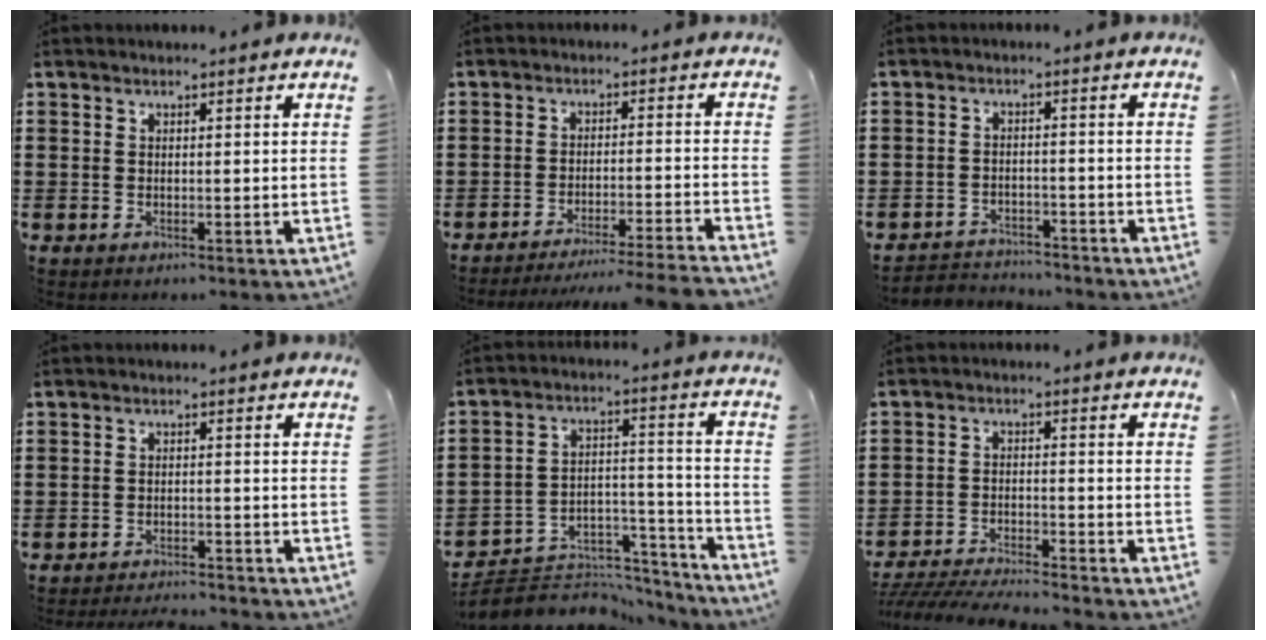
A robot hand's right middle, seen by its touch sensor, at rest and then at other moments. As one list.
[{"total": 4.6, "force": [-4.2, -0.6, 1.6], "torque": [-0.028, -0.013, -0.083]}, {"total": 3.0, "force": [-2.9, 0.7, -0.2], "torque": [-0.007, -0.002, -0.064]}, {"total": 2.7, "force": [-2.7, 0.0, 0.2], "torque": [-0.008, -0.002, -0.055]}, {"total": 6.0, "force": [-5.4, 2.4, 0.7], "torque": [-0.011, 0.016, -0.103]}, {"total": 5.0, "force": [-4.9, 0.1, 1.0], "torque": [-0.031, -0.007, -0.102]}]